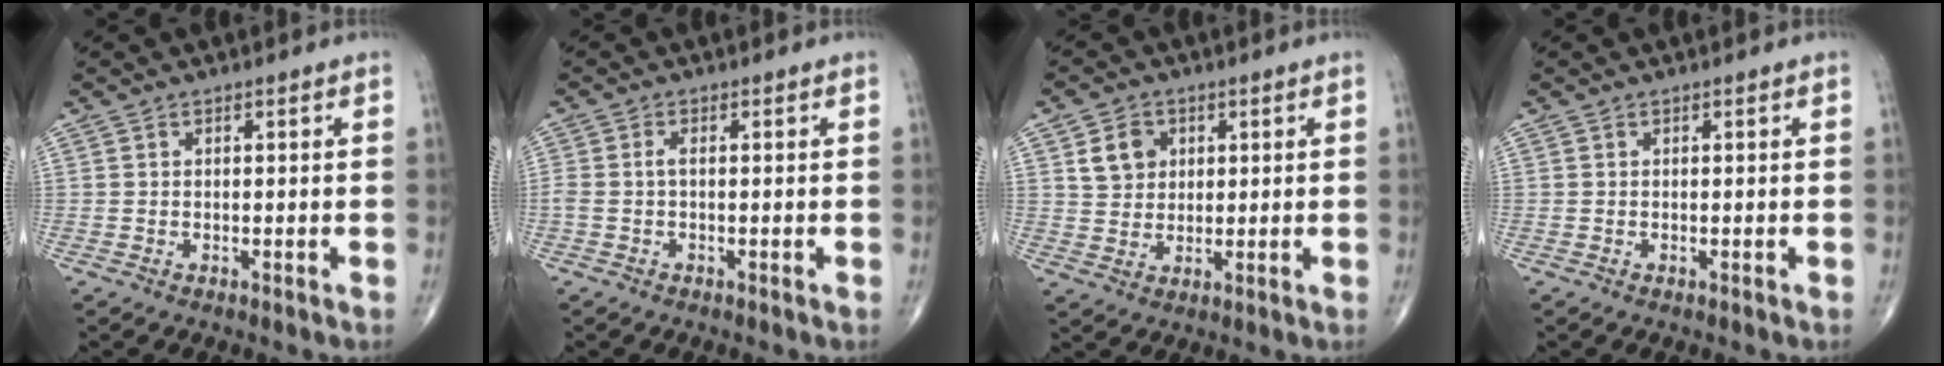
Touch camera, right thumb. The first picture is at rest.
{"total": 1.6, "force": [-0.1, 0.6, 1.5], "torque": [-0.036, 0.003, -0.004]}
{"total": 6.1, "force": [2.0, 5.2, 2.5], "torque": [-0.019, -0.008, 0.036]}
{"total": 0.0}